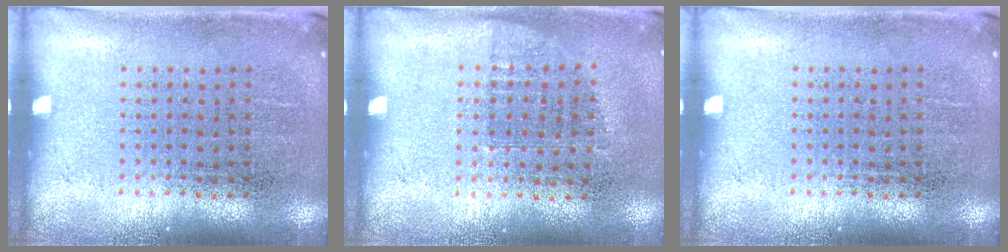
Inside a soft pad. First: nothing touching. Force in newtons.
{"total": 0.7, "press": 0.6, "slide": 0.4}
{"total": 0.0}